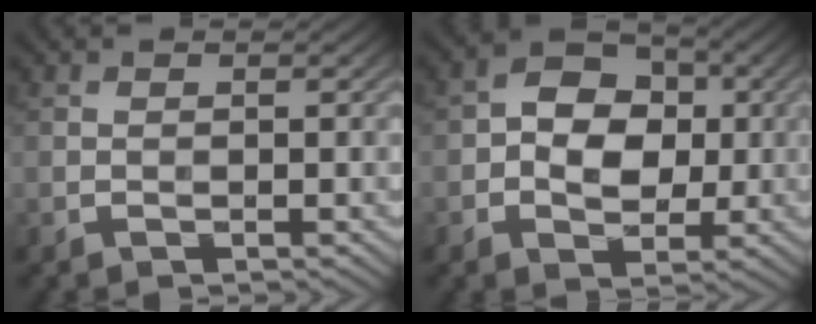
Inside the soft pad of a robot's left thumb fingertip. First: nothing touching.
{"total": 7.1, "force": [0.0, 5.3, 4.7], "torque": [-0.074, 0.005, -0.009]}